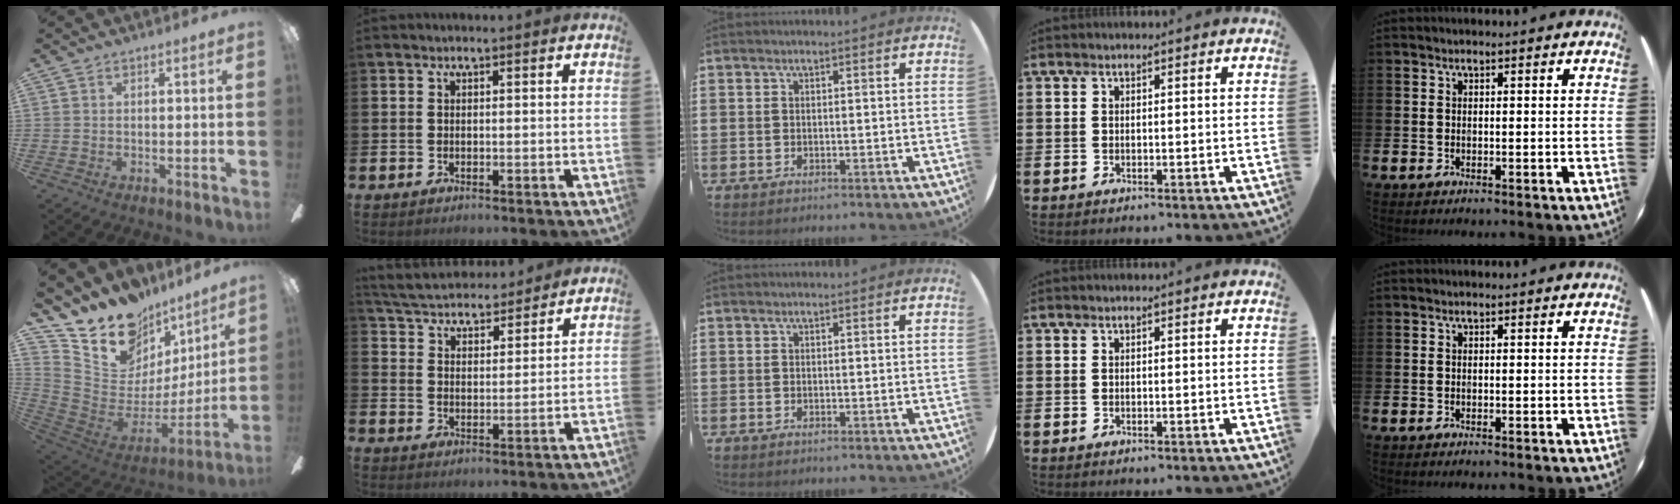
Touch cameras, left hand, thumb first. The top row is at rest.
{"thumb": {"total": 16.3, "force": [12.9, 9.2, 3.7], "torque": [-0.082, -0.112, 0.245]}, "index": {"total": 5.3, "force": [5.1, 1.2, 0.4], "torque": [-0.034, -0.037, 0.090]}}